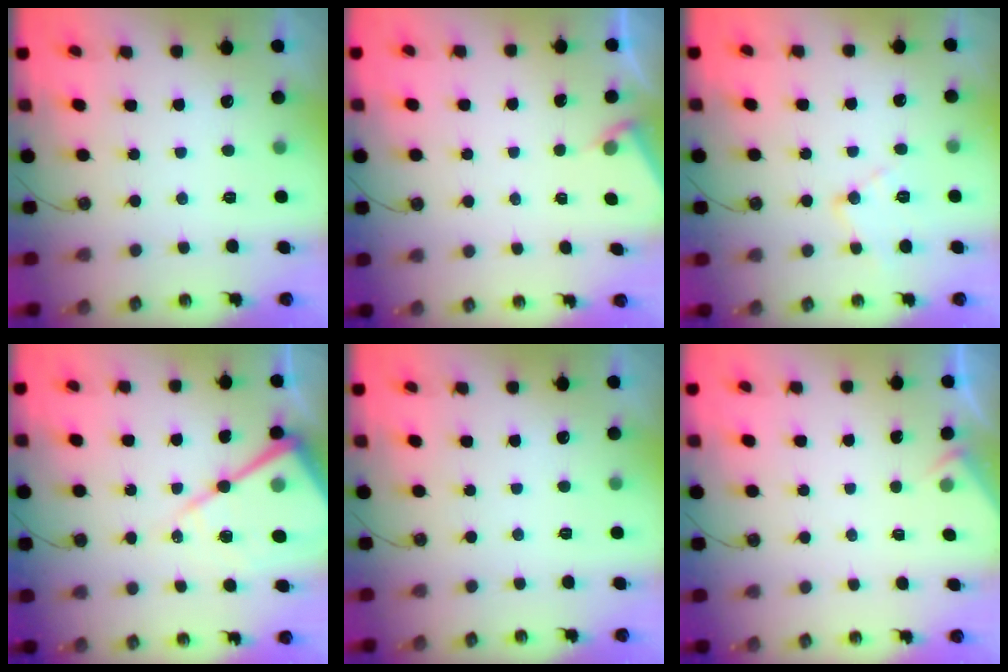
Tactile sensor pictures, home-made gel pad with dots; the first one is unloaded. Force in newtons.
{"total": 3.0, "press": 2.9, "slide": 0.4}
{"total": 10.2, "press": 10.2, "slide": 0.7}
{"total": 17.8, "press": 17.8, "slide": 1.6}
{"total": 0.0}
{"total": 2.8, "press": 2.7, "slide": 0.4}